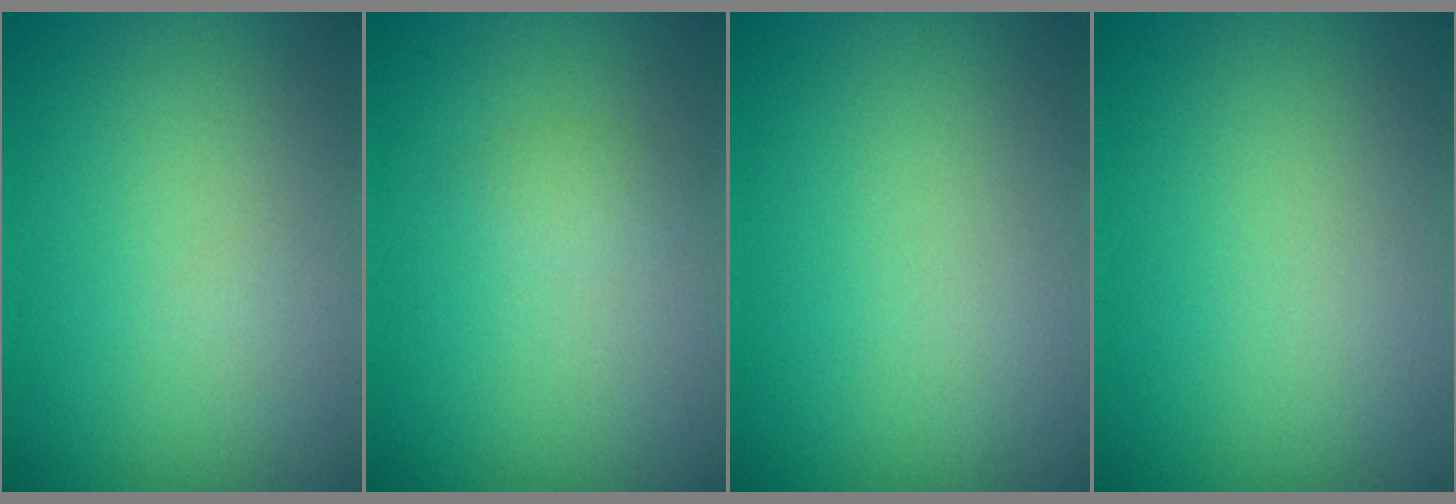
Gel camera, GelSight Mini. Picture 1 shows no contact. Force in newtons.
{"total": 0.9, "press": 0.9, "slide": 0.0}
{"total": 0.0}
{"total": 0.0}